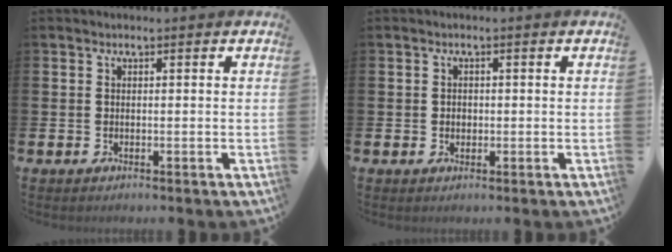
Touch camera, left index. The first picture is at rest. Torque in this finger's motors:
{"motor_torque": [0.06, 0.04, 0.00, 0.02]}